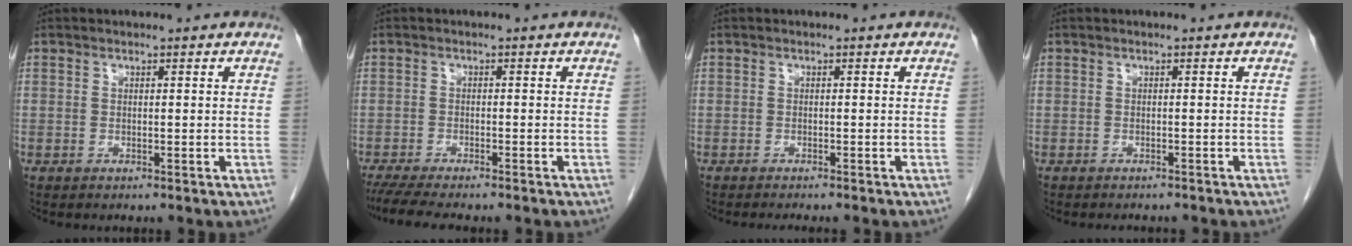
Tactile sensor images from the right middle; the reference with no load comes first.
{"total": 7.5, "force": [-6.3, 0.7, 4.0], "torque": [-0.058, -0.015, -0.099]}
{"total": 3.3, "force": [-2.9, 0.3, 1.5], "torque": [-0.017, -0.004, -0.036]}
{"total": 2.7, "force": [-2.5, 0.8, 0.7], "torque": [-0.011, -0.003, -0.028]}